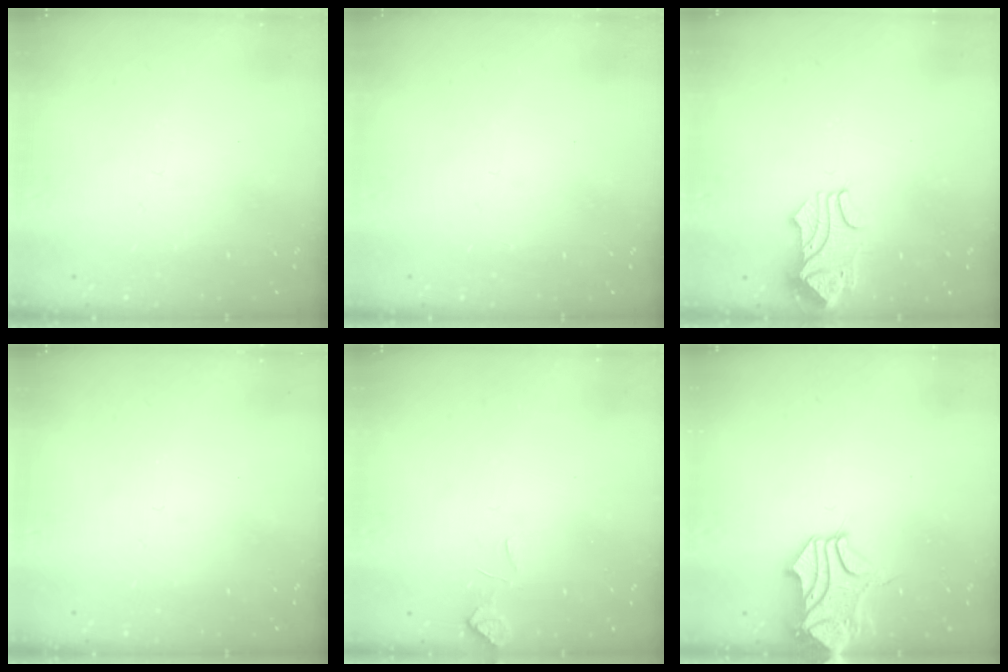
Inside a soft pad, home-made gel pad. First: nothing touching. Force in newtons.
{"total": 0.0}
{"total": 2.7, "press": 2.6, "slide": 0.5}
{"total": 0.0}
{"total": 3.5, "press": 3.4, "slide": 0.8}
{"total": 2.4, "press": 2.0, "slide": 1.3}